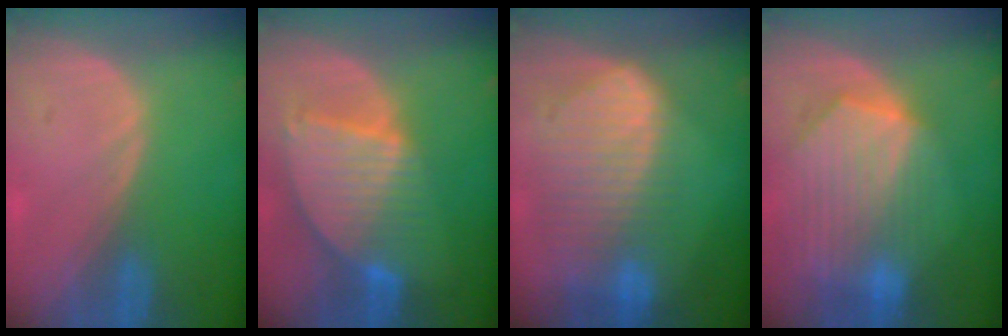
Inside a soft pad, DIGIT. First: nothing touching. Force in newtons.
{"total": 9.2, "press": 7.8, "slide": 4.9}
{"total": 10.5, "press": 9.1, "slide": 5.2}
{"total": 10.3, "press": 9.0, "slide": 5.1}